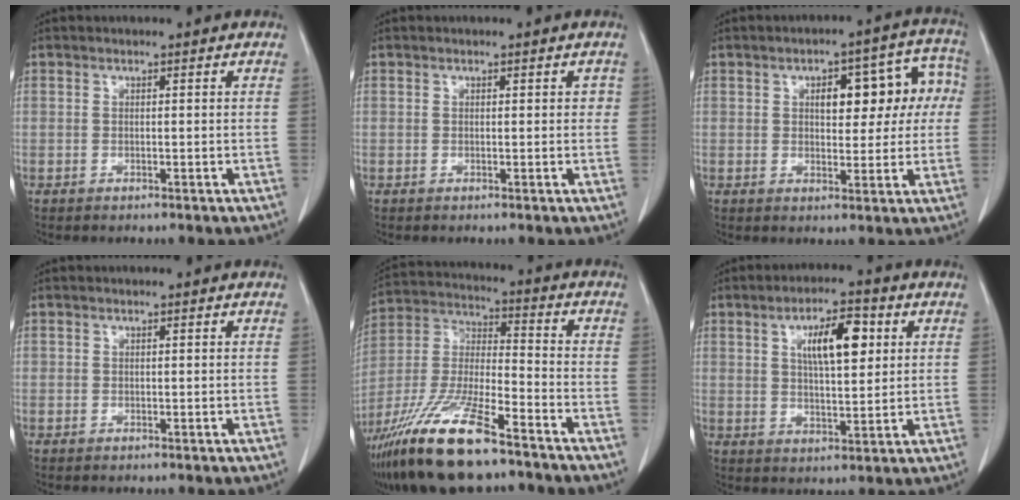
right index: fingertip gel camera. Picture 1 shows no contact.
{"total": 0.9, "force": [0.2, 0.6, 0.6], "torque": [-0.003, 0.005, 0.003]}
{"total": 10.3, "force": [1.9, 4.9, 8.9], "torque": [-0.098, 0.044, 0.026]}
{"total": 0.0}
{"total": 19.0, "force": [-13.1, 3.8, 13.3], "torque": [-0.305, -0.035, -0.245]}
{"total": 8.8, "force": [2.9, 2.8, 7.8], "torque": [-0.130, 0.010, 0.052]}